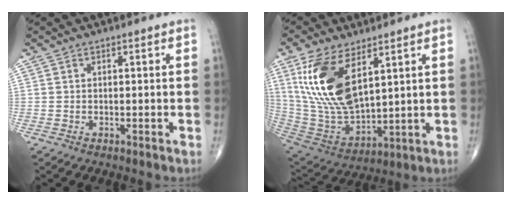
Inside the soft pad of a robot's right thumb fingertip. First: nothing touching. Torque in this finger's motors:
{"motor_torque": [-0.98, 1.78, 1.76, 1.01, 0.56]}